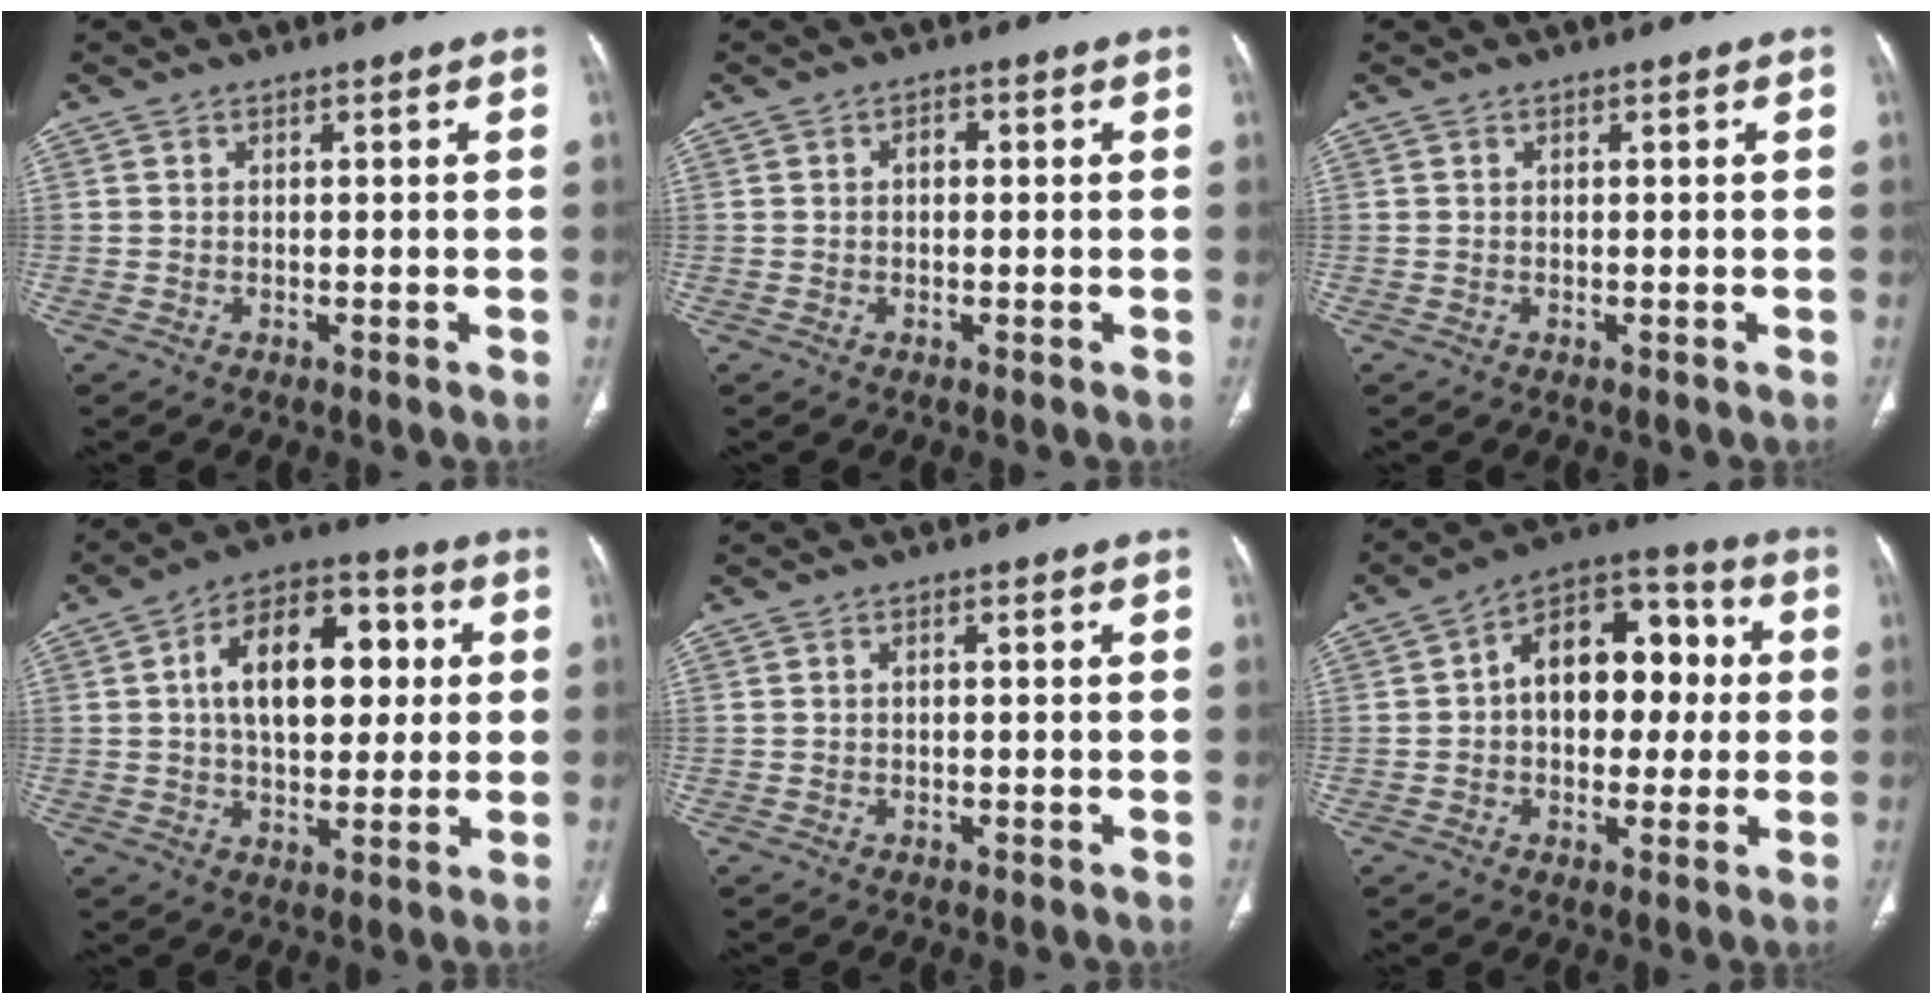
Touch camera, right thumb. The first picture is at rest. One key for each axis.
{"total": 1.5, "fx": 0.0, "fy": 1.1, "fz": 1.1, "tx": -0.014, "ty": 0.009, "tz": -0.001}
{"total": 0.0}
{"total": 16.6, "fx": 2.9, "fy": 9.9, "fz": 13.1, "tx": -0.173, "ty": 0.019, "tz": 0.041}
{"total": 0.0}
{"total": 15.7, "fx": 1.3, "fy": 10.3, "fz": 11.8, "tx": -0.128, "ty": 0.039, "tz": 0.009}